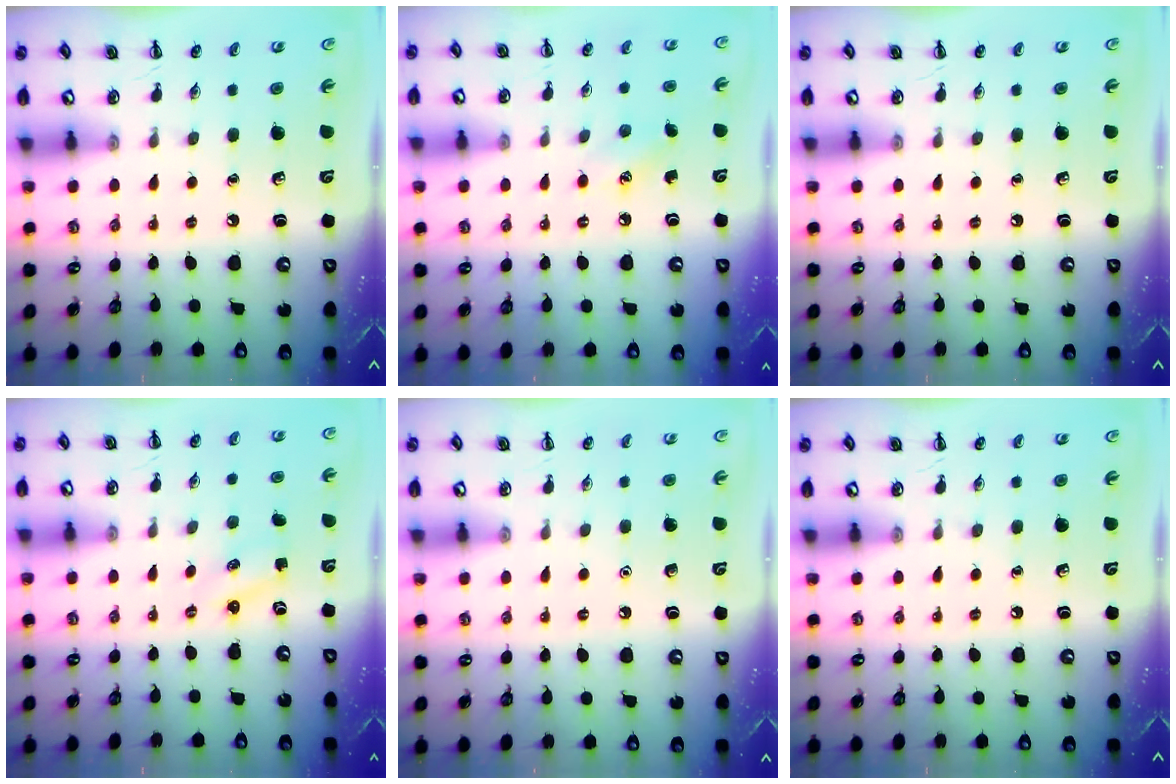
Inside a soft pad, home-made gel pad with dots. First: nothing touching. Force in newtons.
{"total": 6.6, "press": 6.4, "slide": 1.8}
{"total": 0.0}
{"total": 0.9, "press": 0.8, "slide": 0.3}
{"total": 1.6, "press": 1.5, "slide": 0.1}
{"total": 0.0}